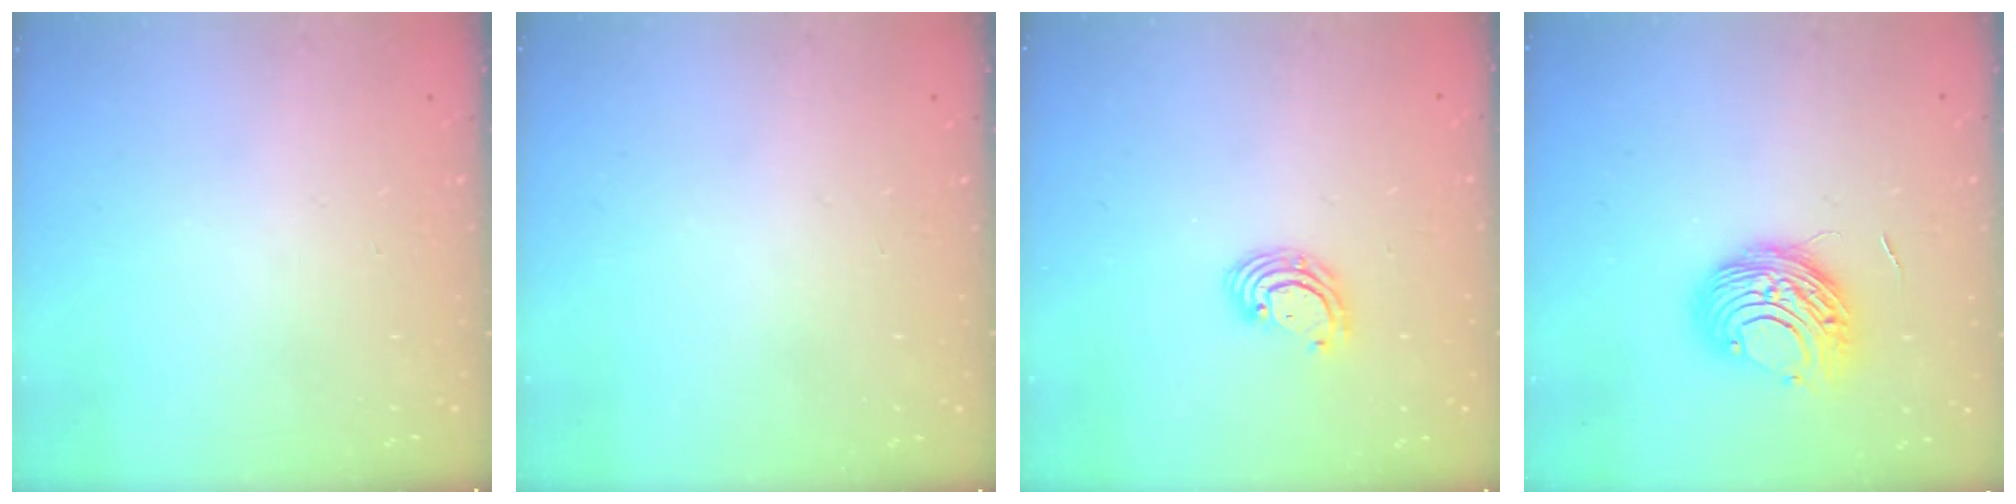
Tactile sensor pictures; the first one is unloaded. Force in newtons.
{"total": 0.0}
{"total": 4.5, "press": 4.5, "slide": 0.3}
{"total": 10.4, "press": 10.3, "slide": 1.0}